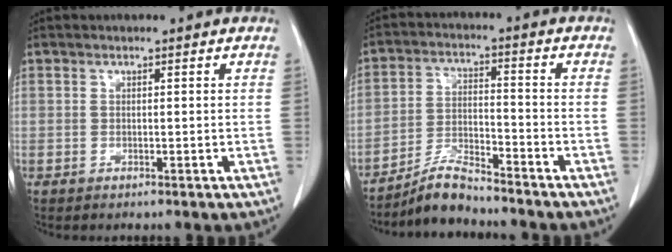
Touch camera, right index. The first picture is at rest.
{"total": 6.8, "force": [-6.3, 0.4, 2.4], "torque": [-0.049, -0.009, -0.117]}